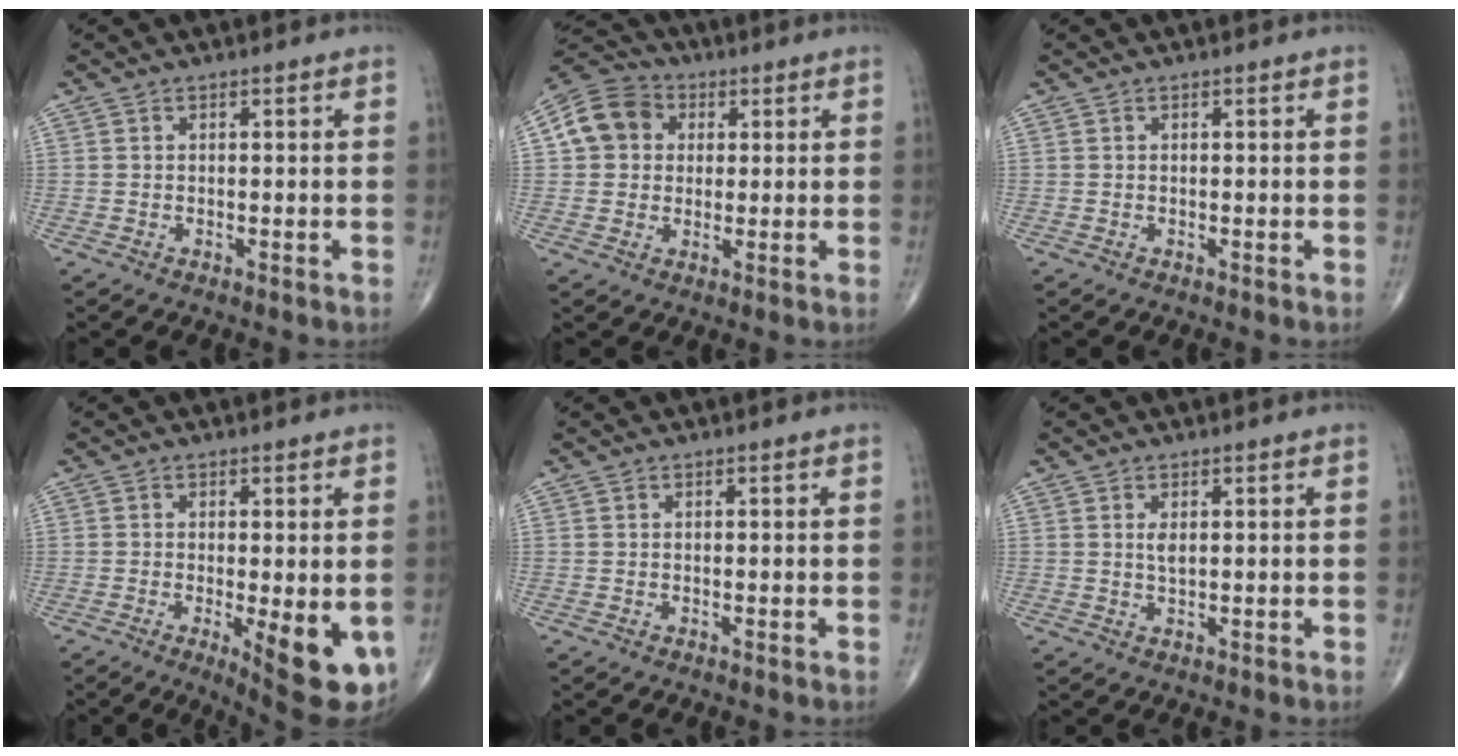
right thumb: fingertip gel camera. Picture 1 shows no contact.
{"total": 9.8, "force": [2.1, 8.5, 4.5], "torque": [-0.067, 0.013, 0.023]}
{"total": 0.0}
{"total": 11.0, "force": [-3.1, 3.3, 10.0], "torque": [-0.128, -0.021, -0.035]}
{"total": 0.0}
{"total": 1.7, "force": [0.5, 0.7, 1.5], "torque": [-0.027, -0.005, 0.011]}